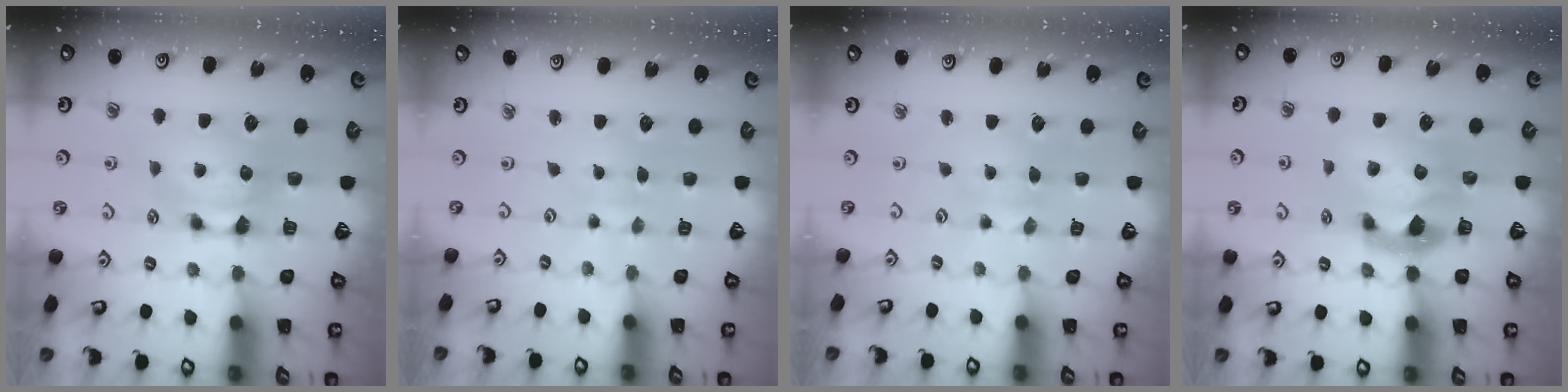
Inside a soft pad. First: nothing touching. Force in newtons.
{"total": 4.5, "press": 4.5, "slide": 0.1}
{"total": 2.0, "press": 2.0, "slide": 0.1}
{"total": 2.7, "press": 2.4, "slide": 1.3}